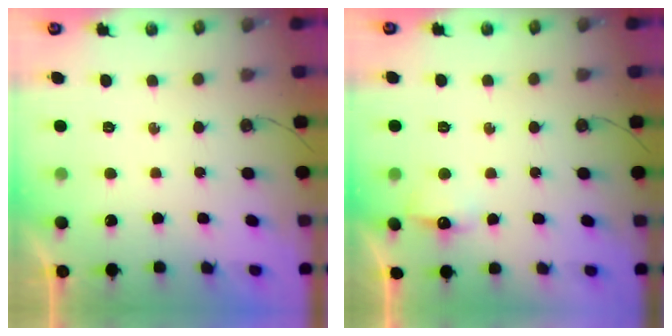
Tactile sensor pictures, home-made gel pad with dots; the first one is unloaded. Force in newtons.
{"total": 6.6, "press": 6.5, "slide": 0.9}